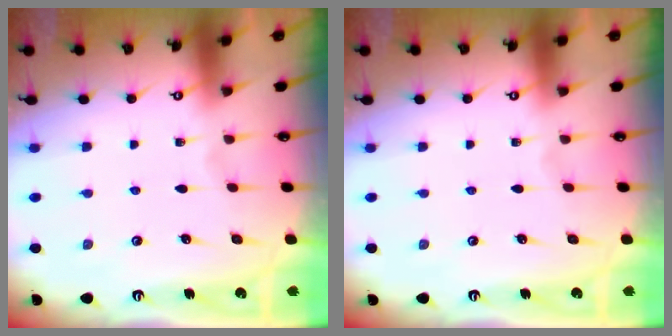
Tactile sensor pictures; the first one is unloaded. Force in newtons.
{"total": 0.0}